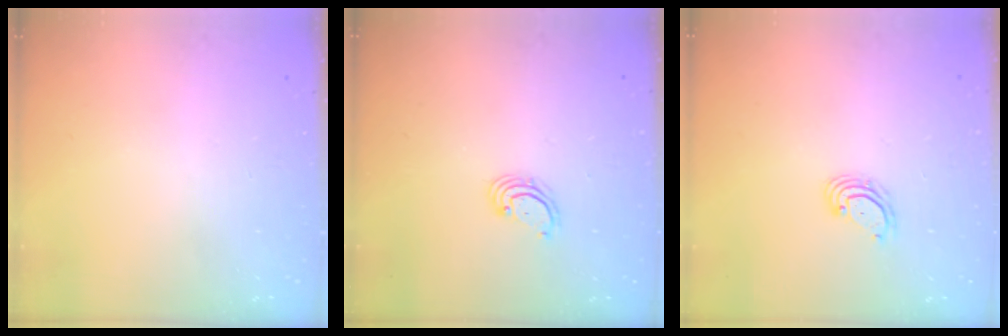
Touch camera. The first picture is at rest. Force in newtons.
{"total": 2.6, "press": 2.6, "slide": 0.3}
{"total": 2.9, "press": 2.9, "slide": 0.1}